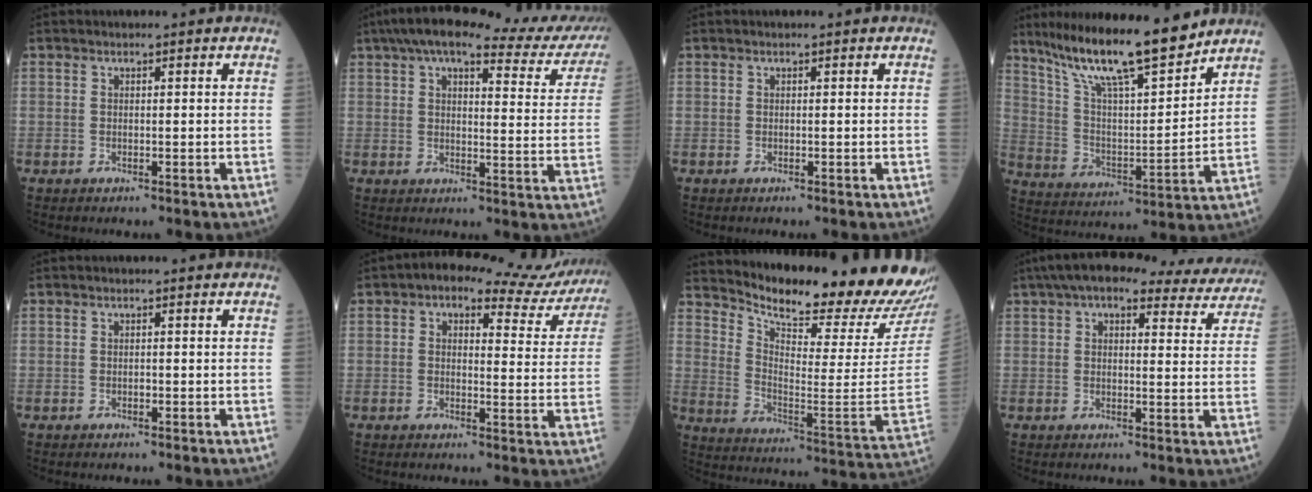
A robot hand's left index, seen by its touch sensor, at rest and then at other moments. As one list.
[{"total": 23.7, "force": [20.6, 4.2, 11.1], "torque": [-0.155, -0.009, 0.238]}, {"total": 0.0}, {"total": 17.0, "force": [14.0, 1.7, 9.4], "torque": [-0.164, -0.002, 0.250]}, {"total": 0.5, "force": [-0.2, 0.3, 0.4], "torque": [-0.009, 0.000, -0.005]}, {"total": 11.3, "force": [9.6, 4.3, 4.0], "torque": [-0.029, 0.012, 0.090]}, {"total": 23.9, "force": [22.4, 1.2, 8.2], "torque": [-0.145, -0.112, 0.305]}, {"total": 21.2, "force": [18.1, 6.0, 9.1], "torque": [-0.130, 0.032, 0.211]}]